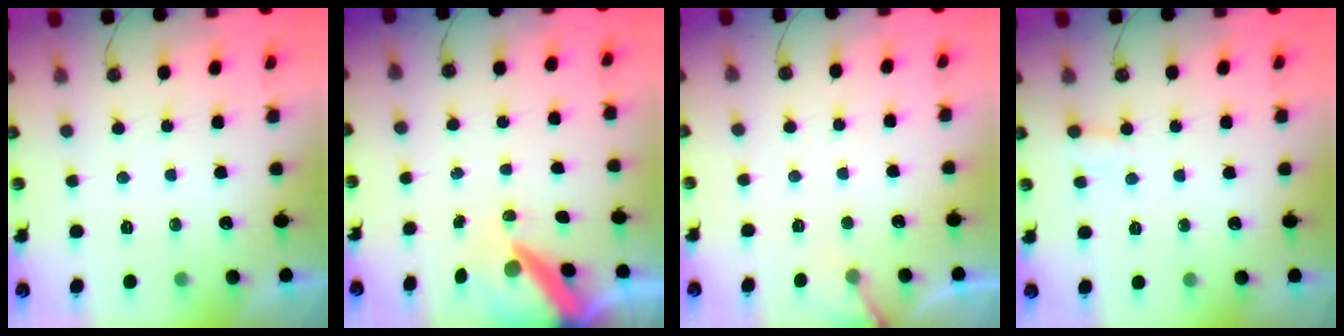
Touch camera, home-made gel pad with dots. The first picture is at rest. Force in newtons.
{"total": 10.1, "press": 10.0, "slide": 1.3}
{"total": 4.8, "press": 4.8, "slide": 0.3}
{"total": 3.9, "press": 3.9, "slide": 0.4}